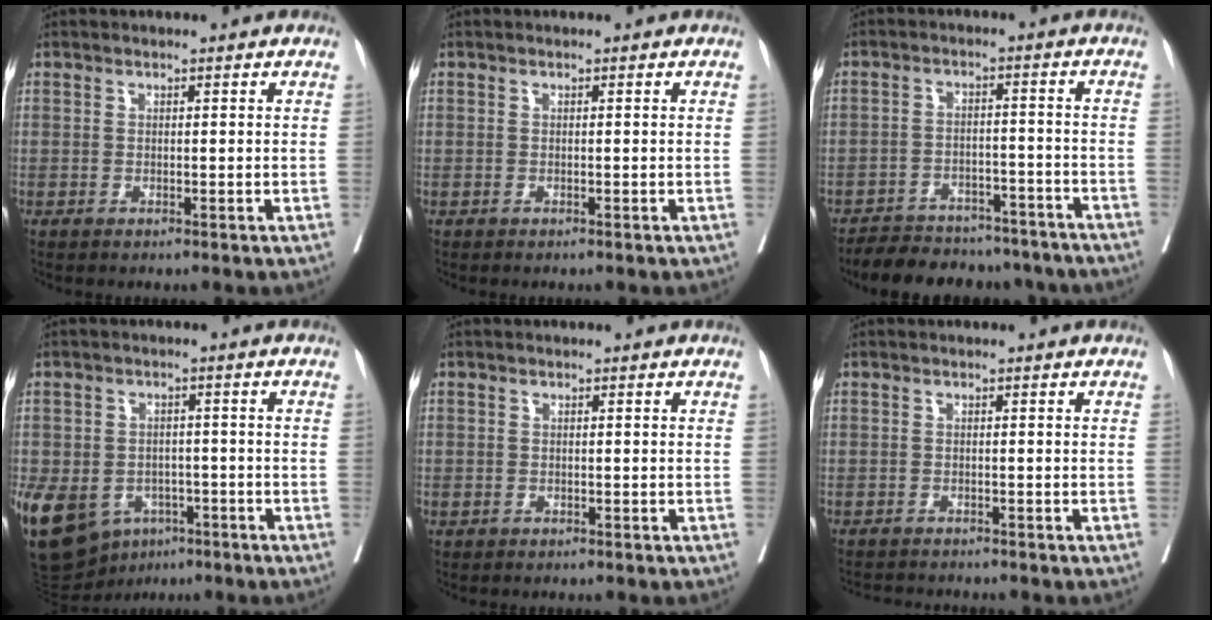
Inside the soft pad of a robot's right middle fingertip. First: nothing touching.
{"total": 0.0}
{"total": 15.4, "force": [-13.7, 5.6, 4.4], "torque": [-0.069, 0.015, -0.175]}
{"total": 21.6, "force": [-9.2, 16.5, 10.5], "torque": [-0.312, -0.016, -0.131]}
{"total": 1.0, "force": [-0.4, 1.0, -0.1], "torque": [-0.002, 0.006, -0.010]}
{"total": 4.0, "force": [-3.9, 0.4, 0.8], "torque": [-0.008, -0.010, -0.060]}